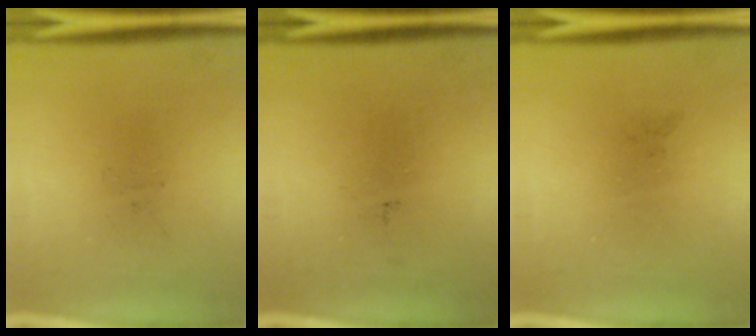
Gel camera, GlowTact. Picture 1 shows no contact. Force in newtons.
{"total": 0.0}
{"total": 0.0}